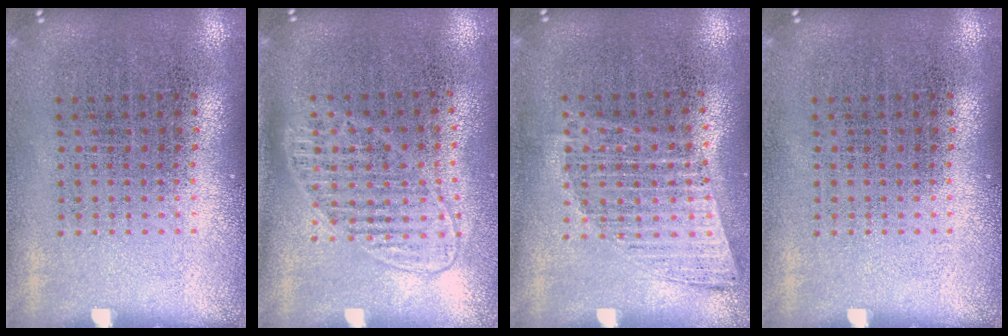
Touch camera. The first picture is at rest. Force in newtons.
{"total": 1.4, "press": 1.2, "slide": 0.7}
{"total": 1.0, "press": 1.0, "slide": 0.1}
{"total": 0.0}